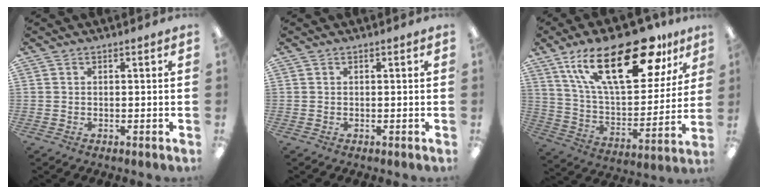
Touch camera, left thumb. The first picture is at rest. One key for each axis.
{"total": 0.0}
{"total": 28.8, "fx": 16.5, "fy": 12.0, "fz": 20.4, "tx": -0.353, "ty": -0.084, "tz": 0.278}